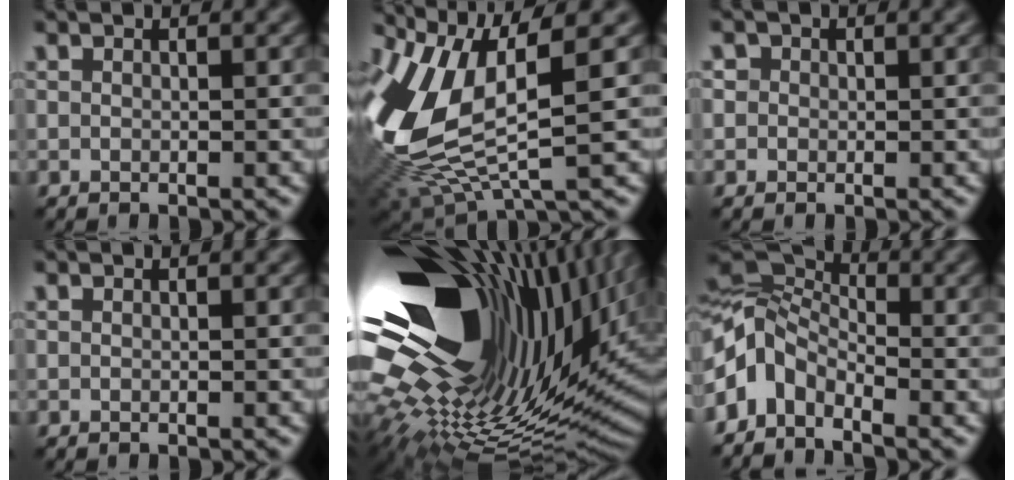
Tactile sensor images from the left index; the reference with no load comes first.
{"total": 11.8, "force": [1.2, 5.2, 10.5], "torque": [-0.245, -0.019, 0.026]}
{"total": 1.0, "force": [0.1, 0.9, 0.2], "torque": [0.000, -0.003, -0.006]}
{"total": 0.0}
{"total": 21.3, "force": [3.3, 10.8, 18.1], "torque": [-0.324, -0.035, 0.050]}
{"total": 6.0, "force": [-3.0, 3.8, 3.6], "torque": [-0.070, 0.007, -0.082]}